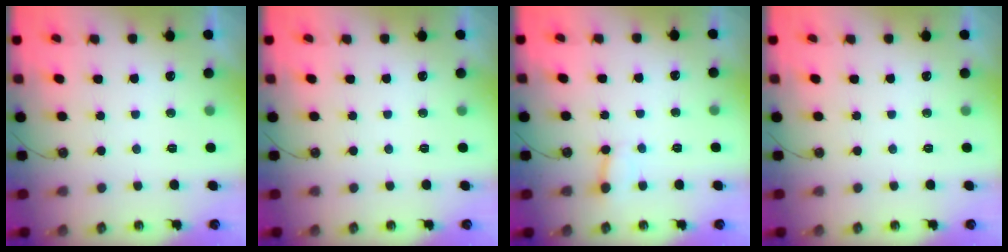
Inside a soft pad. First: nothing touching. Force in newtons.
{"total": 0.0}
{"total": 2.7, "press": 2.7, "slide": 0.4}
{"total": 0.0}